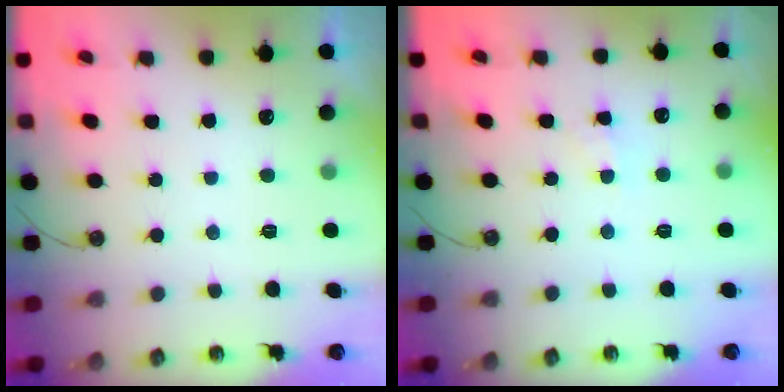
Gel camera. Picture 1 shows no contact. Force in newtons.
{"total": 2.0, "press": 2.0, "slide": 0.3}